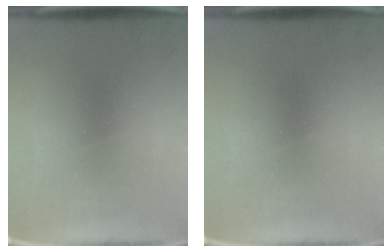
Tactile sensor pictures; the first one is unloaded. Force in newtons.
{"total": 0.0}